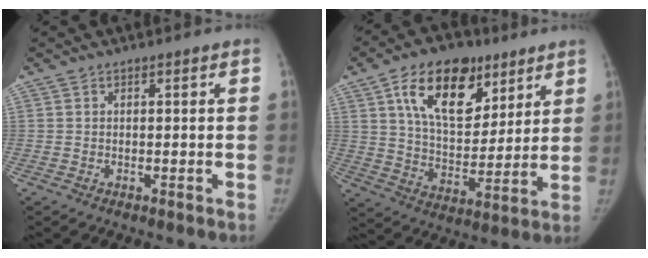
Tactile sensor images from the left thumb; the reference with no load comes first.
{"total": 18.6, "force": [9.4, 11.0, 11.8], "torque": [-0.147, -0.036, 0.163]}